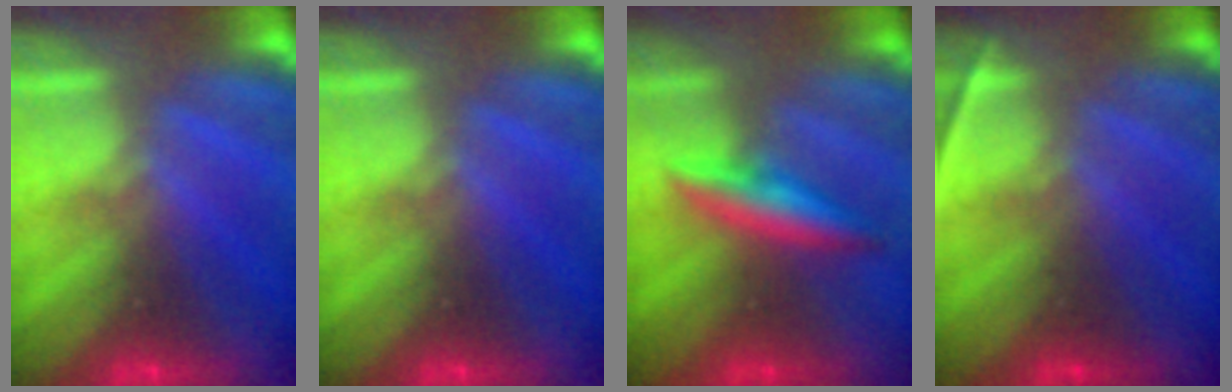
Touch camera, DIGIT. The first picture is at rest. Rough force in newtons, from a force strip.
{"total": 0.0}
{"total": 2.8}
{"total": 2.2}